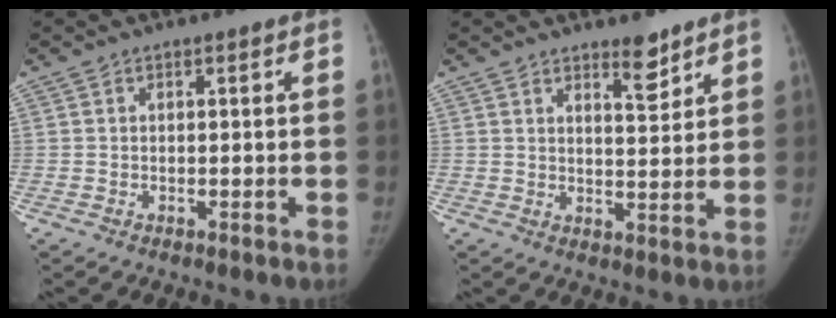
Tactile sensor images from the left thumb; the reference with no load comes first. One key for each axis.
{"total": 4.9, "fx": 3.8, "fy": 1.6, "fz": 2.7, "tx": -0.024, "ty": -0.032, "tz": 0.058}